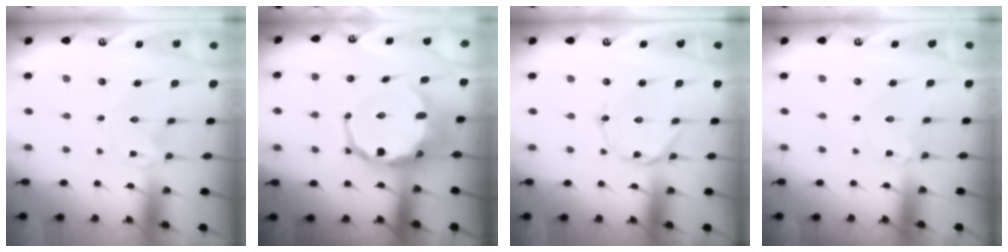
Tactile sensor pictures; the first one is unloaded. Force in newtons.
{"total": 11.9, "press": 11.7, "slide": 2.4}
{"total": 1.0, "press": 0.9, "slide": 0.3}
{"total": 2.6, "press": 2.6, "slide": 0.3}